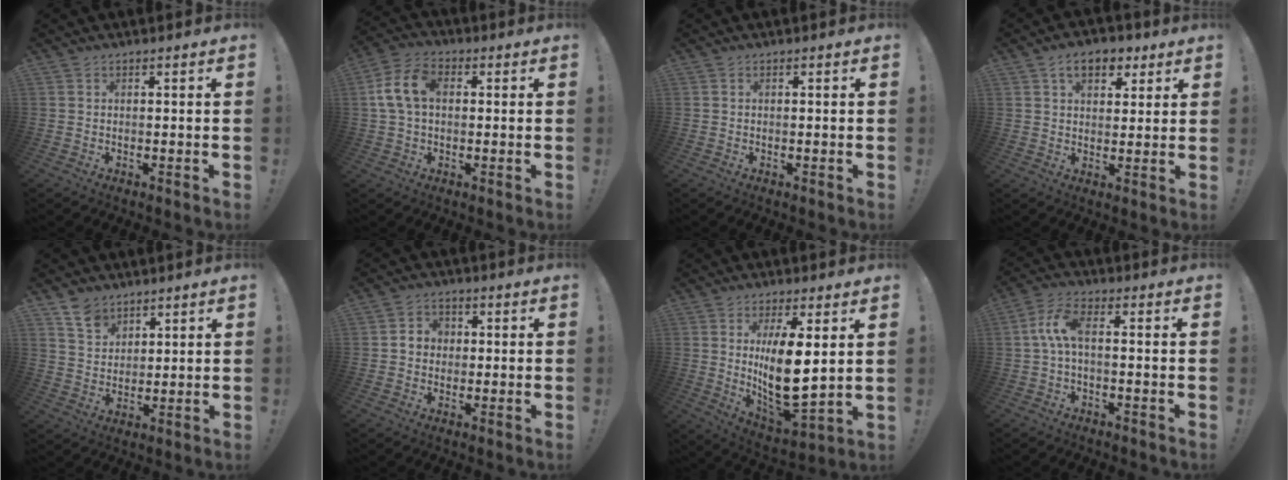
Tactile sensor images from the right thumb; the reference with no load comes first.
{"total": 11.0, "force": [1.4, 7.3, 8.1], "torque": [-0.165, 0.012, 0.027]}
{"total": 0.0}
{"total": 8.9, "force": [4.3, 5.7, 5.2], "torque": [-0.064, -0.008, 0.078]}
{"total": 7.3, "force": [5.6, 4.4, 1.8], "torque": [-0.033, -0.035, 0.108]}
{"total": 4.7, "force": [0.0, 4.2, 2.0], "torque": [-0.028, 0.010, -0.001]}
{"total": 15.1, "force": [3.3, 6.1, 13.4], "torque": [-0.232, -0.045, 0.055]}
{"total": 7.5, "force": [-0.2, 2.8, 6.9], "torque": [-0.133, 0.006, -0.002]}